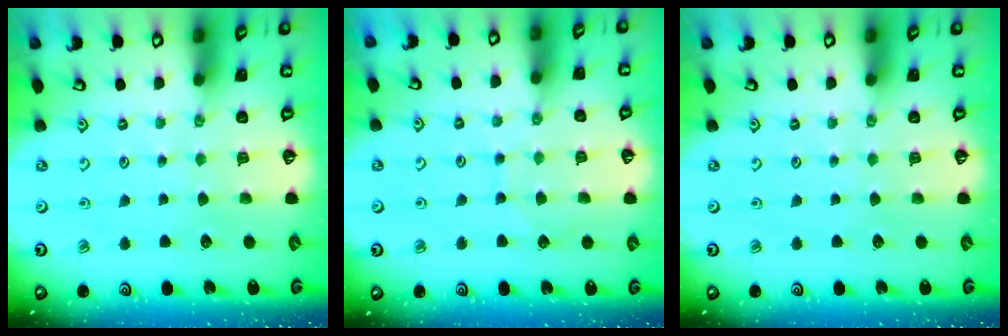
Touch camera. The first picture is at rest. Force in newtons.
{"total": 5.3, "press": 5.3, "slide": 0.7}
{"total": 0.0}